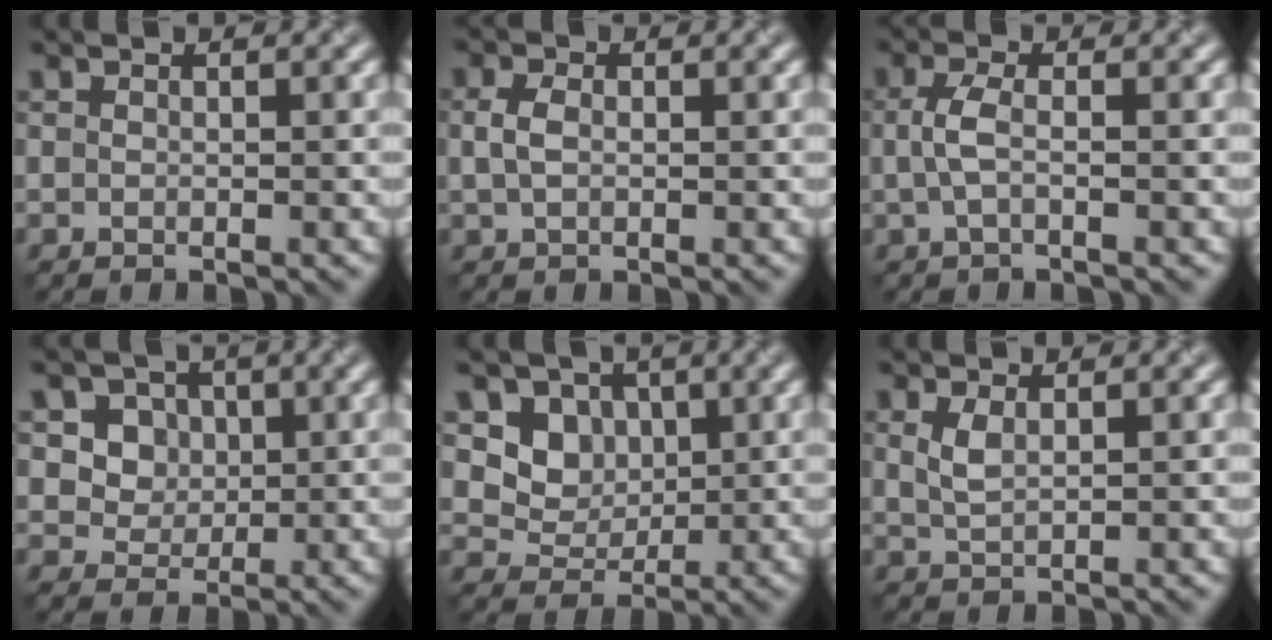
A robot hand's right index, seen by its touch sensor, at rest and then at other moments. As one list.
[{"total": 1.9, "force": [0.2, 1.3, 1.4], "torque": [-0.034, 0.003, 0.001]}, {"total": 2.2, "force": [-0.1, 0.7, 2.1], "torque": [-0.050, 0.002, -0.006]}, {"total": 6.1, "force": [2.4, 5.0, 2.6], "torque": [-0.043, 0.003, 0.037]}, {"total": 4.5, "force": [1.6, 3.8, 1.9], "torque": [-0.041, -0.021, 0.035]}, {"total": 1.7, "force": [0.7, 0.7, 1.4], "torque": [-0.035, -0.001, 0.018]}]